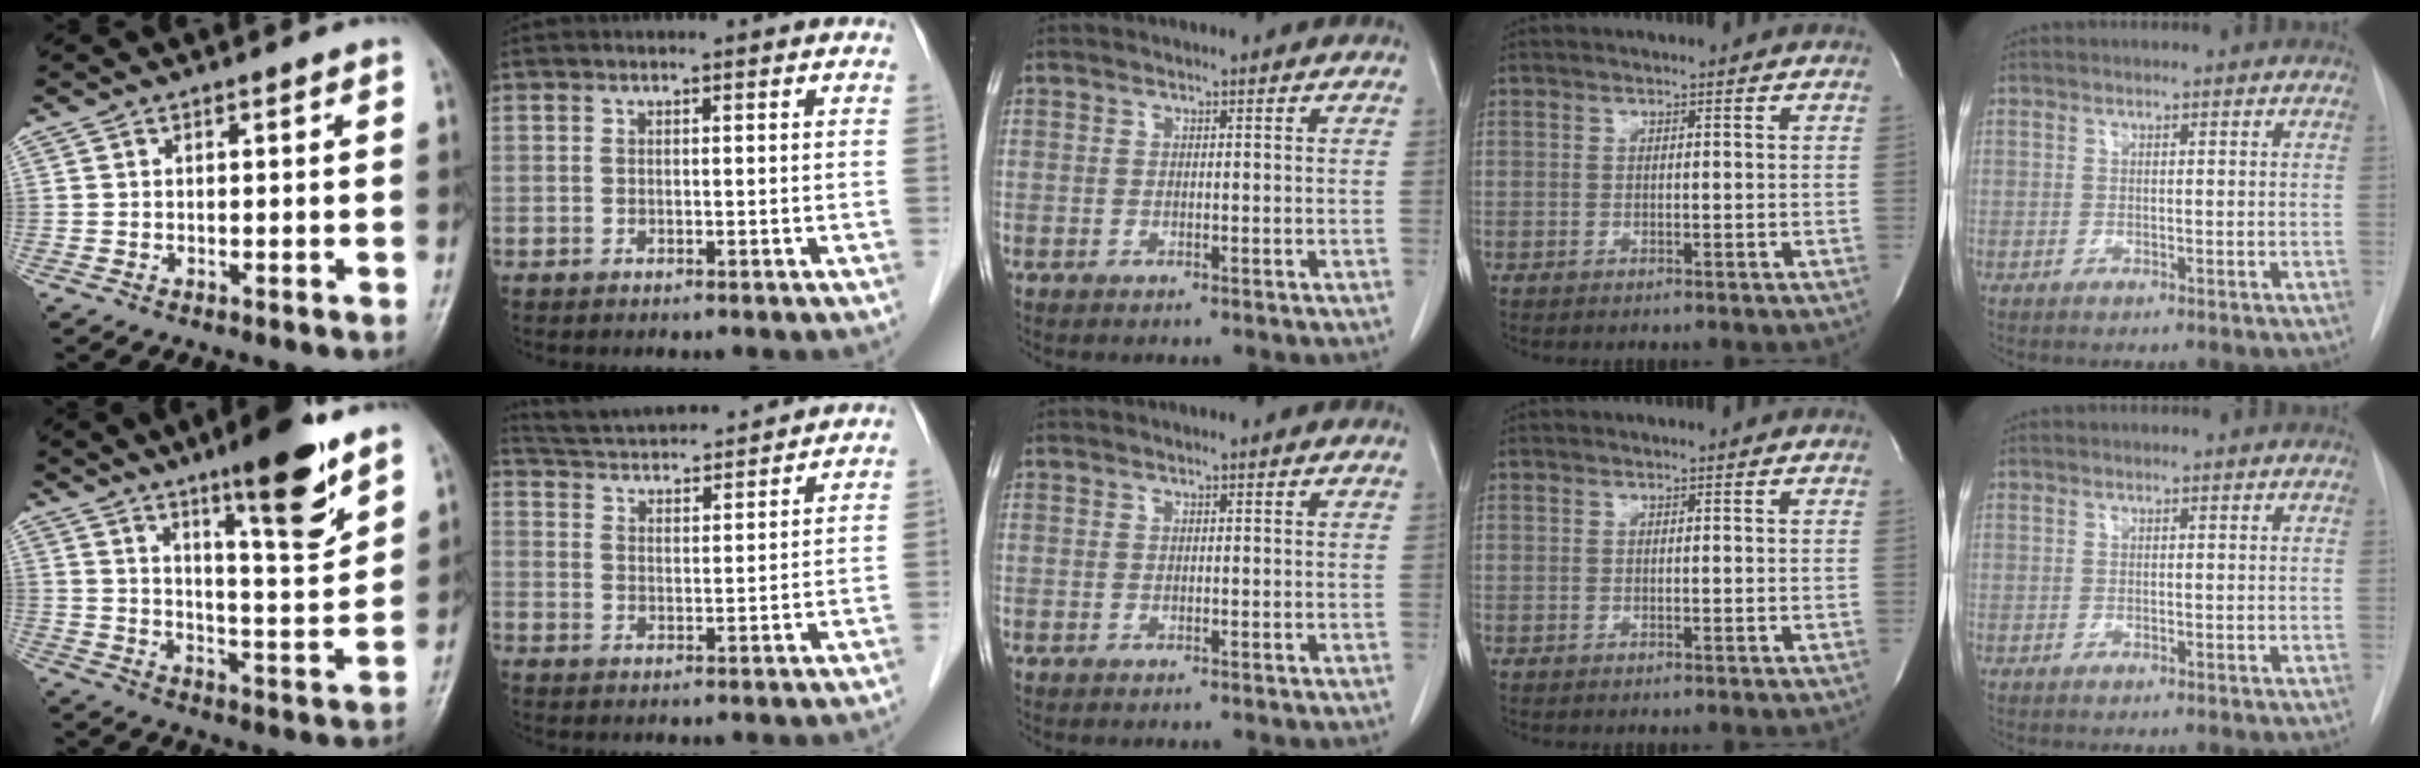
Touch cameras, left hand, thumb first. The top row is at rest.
{"thumb": {"total": 14.9, "force": [9.7, 2.6, 11.1], "torque": [-0.147, -0.066, 0.153]}, "index": {"total": 13.8, "force": [13.0, 1.7, 4.2], "torque": [-0.078, 0.026, 0.203]}}